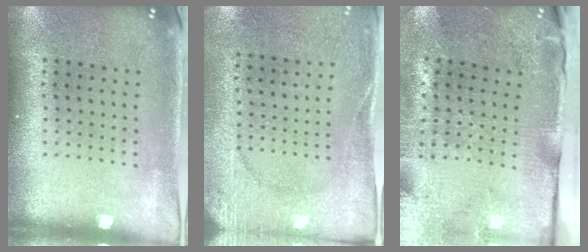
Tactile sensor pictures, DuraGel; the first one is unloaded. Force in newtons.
{"total": 2.7, "press": 2.3, "slide": 1.3}
{"total": 4.6, "press": 3.7, "slide": 2.8}